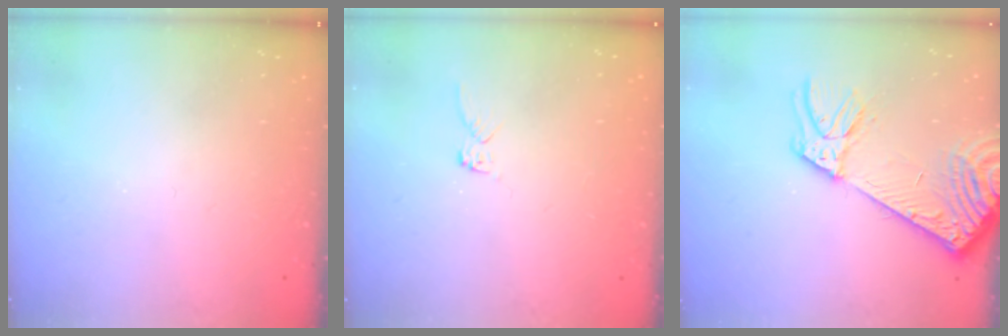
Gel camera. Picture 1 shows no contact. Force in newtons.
{"total": 2.6, "press": 2.6, "slide": 0.1}
{"total": 13.1, "press": 12.8, "slide": 2.8}